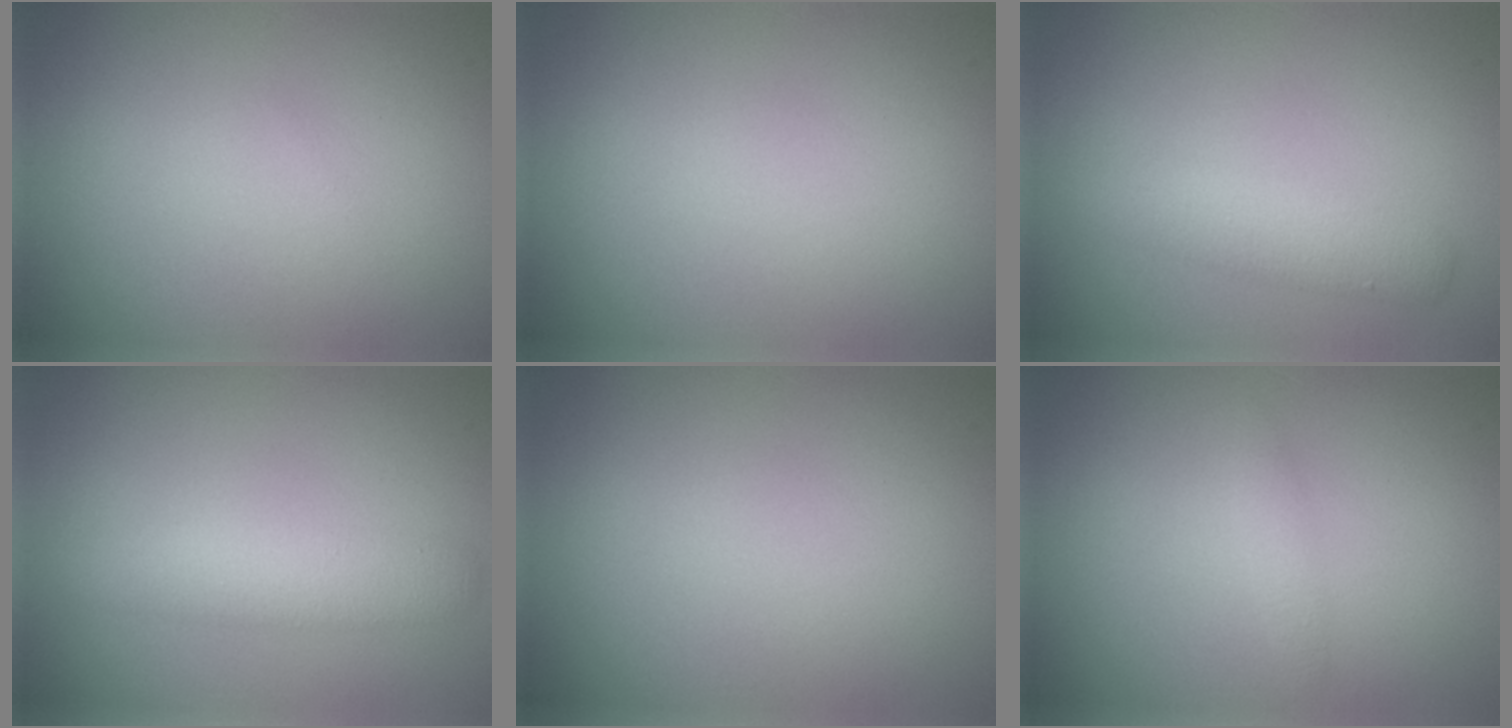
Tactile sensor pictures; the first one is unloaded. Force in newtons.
{"total": 0.0}
{"total": 3.0, "press": 3.0, "slide": 0.1}
{"total": 3.6, "press": 3.6, "slide": 0.1}
{"total": 0.0}
{"total": 1.0, "press": 1.0, "slide": 0.1}